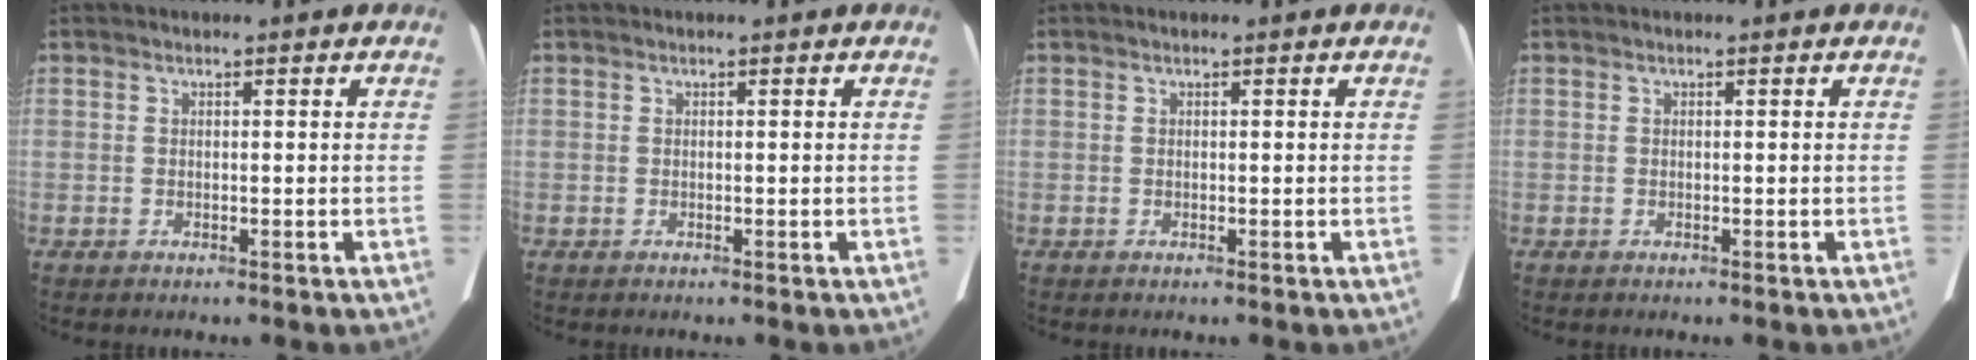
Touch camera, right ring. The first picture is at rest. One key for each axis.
{"total": 0.0}
{"total": 0.0}
{"total": 0.0}